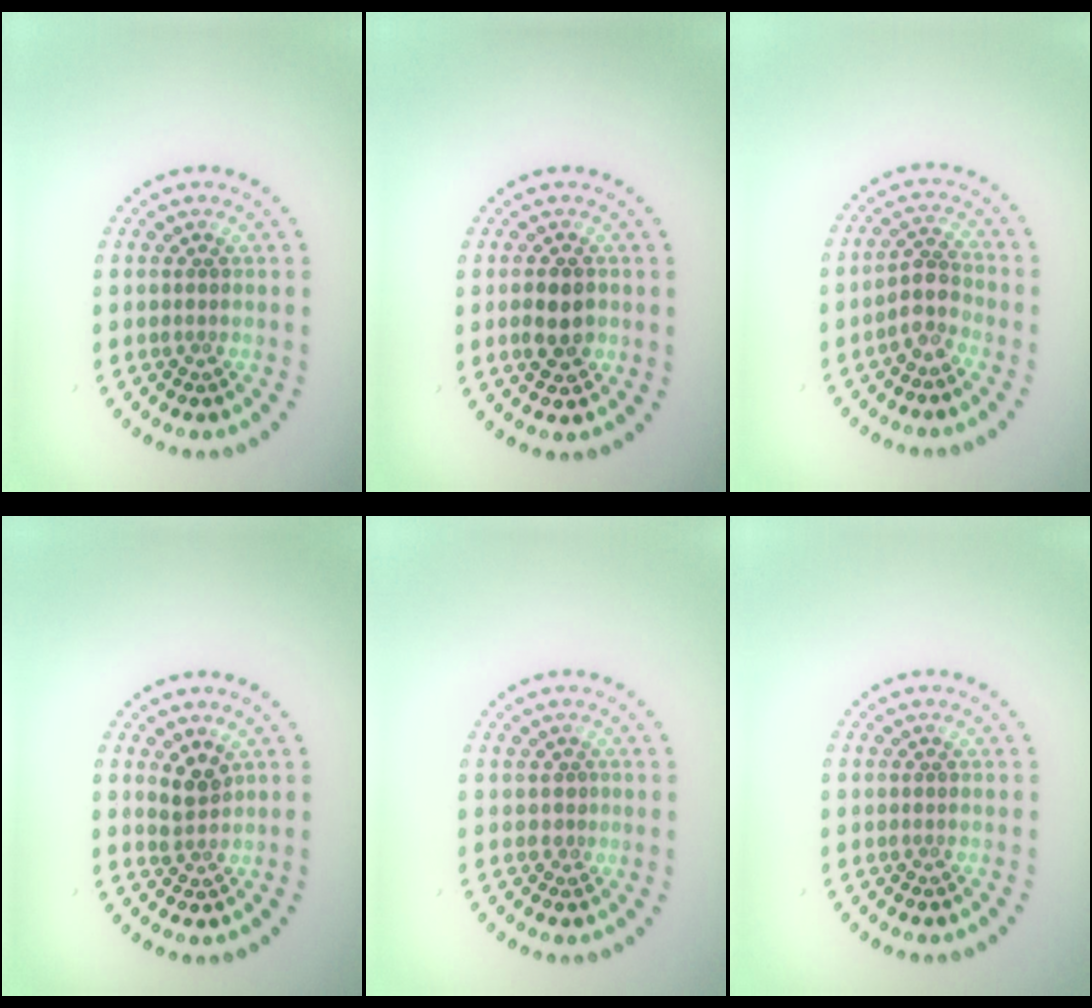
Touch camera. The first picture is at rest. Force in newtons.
{"total": 2.6, "press": 2.6, "slide": 0.3}
{"total": 2.5, "press": 2.0, "slide": 1.4}
{"total": 1.9, "press": 1.5, "slide": 1.1}
{"total": 0.5, "press": 0.2, "slide": 0.5}
{"total": 0.0}